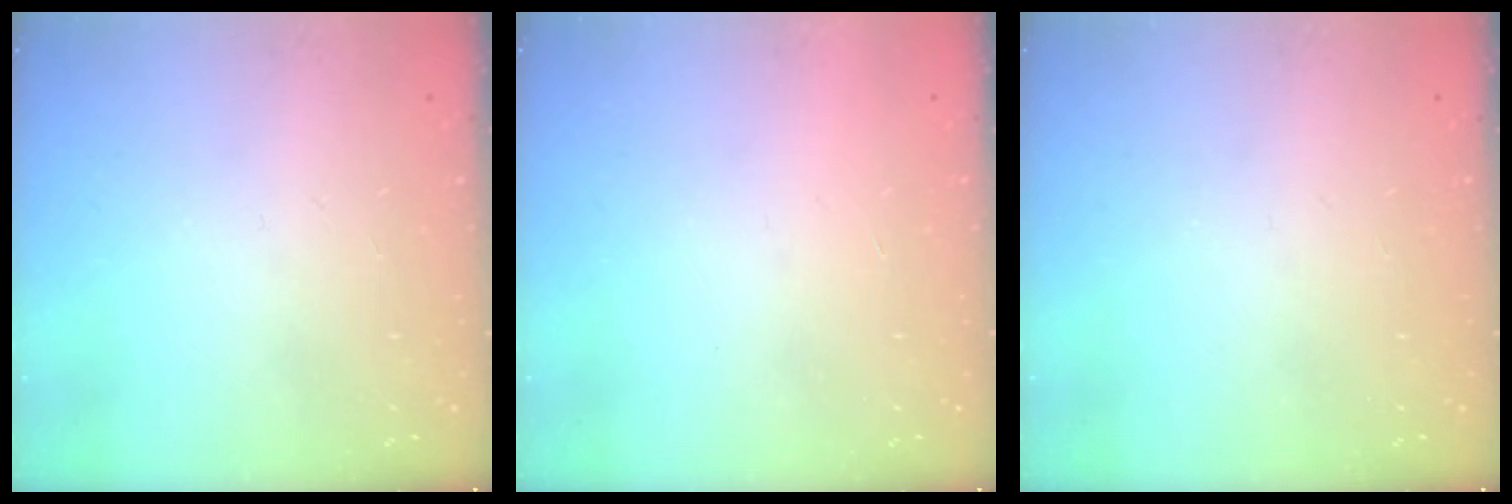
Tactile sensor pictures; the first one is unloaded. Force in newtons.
{"total": 1.5, "press": 1.5, "slide": 0.1}
{"total": 0.0}